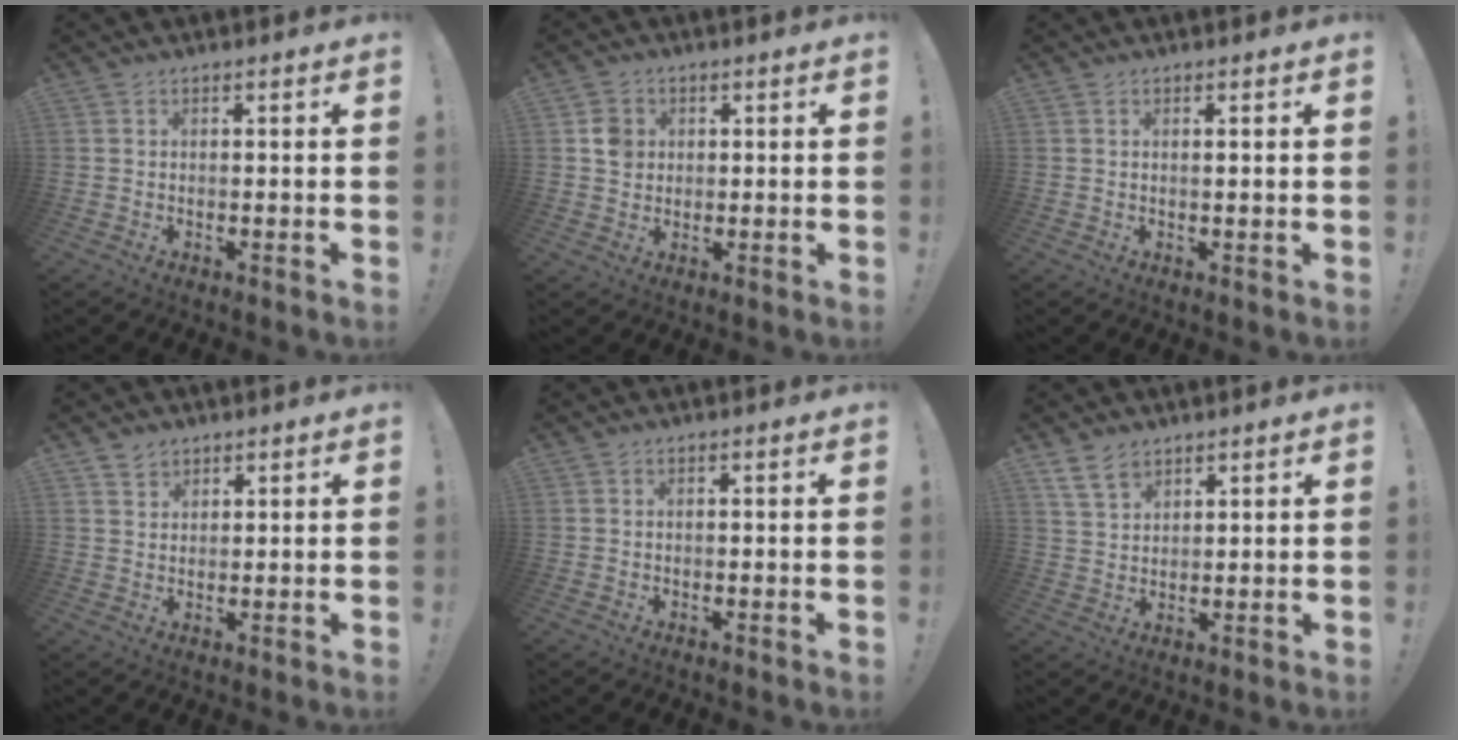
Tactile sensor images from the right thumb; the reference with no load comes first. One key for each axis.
{"total": 4.7, "fx": 0.9, "fy": 4.3, "fz": 1.7, "tx": -0.014, "ty": 0.002, "tz": 0.016}
{"total": 1.1, "fx": 0.5, "fy": -0.3, "fz": 0.9, "tx": -0.004, "ty": -0.007, "tz": 0.005}
{"total": 2.6, "fx": 1.9, "fy": 1.6, "fz": 0.5, "tx": -0.006, "ty": -0.010, "tz": 0.036}
{"total": 0.0}
{"total": 6.8, "fx": 4.7, "fy": 3.8, "fz": 3.0, "tx": -0.056, "ty": -0.016, "tz": 0.092}